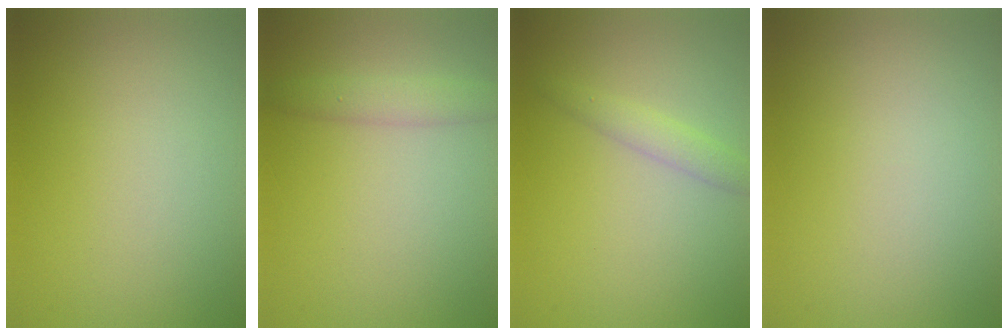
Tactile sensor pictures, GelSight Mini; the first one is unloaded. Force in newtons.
{"total": 2.0, "press": 2.0, "slide": 0.0}
{"total": 1.6, "press": 1.6, "slide": 0.0}
{"total": 0.0}